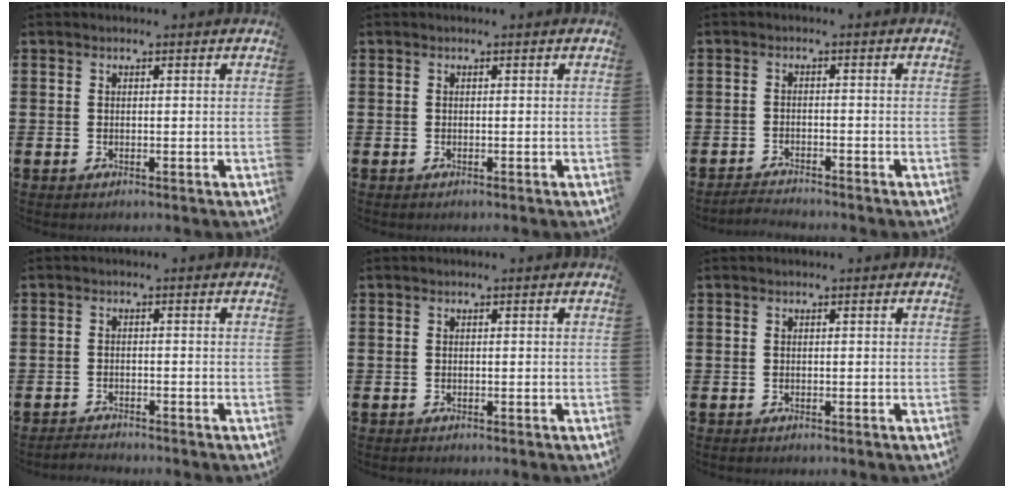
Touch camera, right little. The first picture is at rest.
{"total": 0.0}
{"total": 1.8, "force": [-1.8, -0.1, -0.1], "torque": [-0.003, 0.002, -0.037]}
{"total": 1.4, "force": [-1.4, 0.0, -0.1], "torque": [-0.003, 0.002, -0.028]}
{"total": 0.0}
{"total": 0.0}